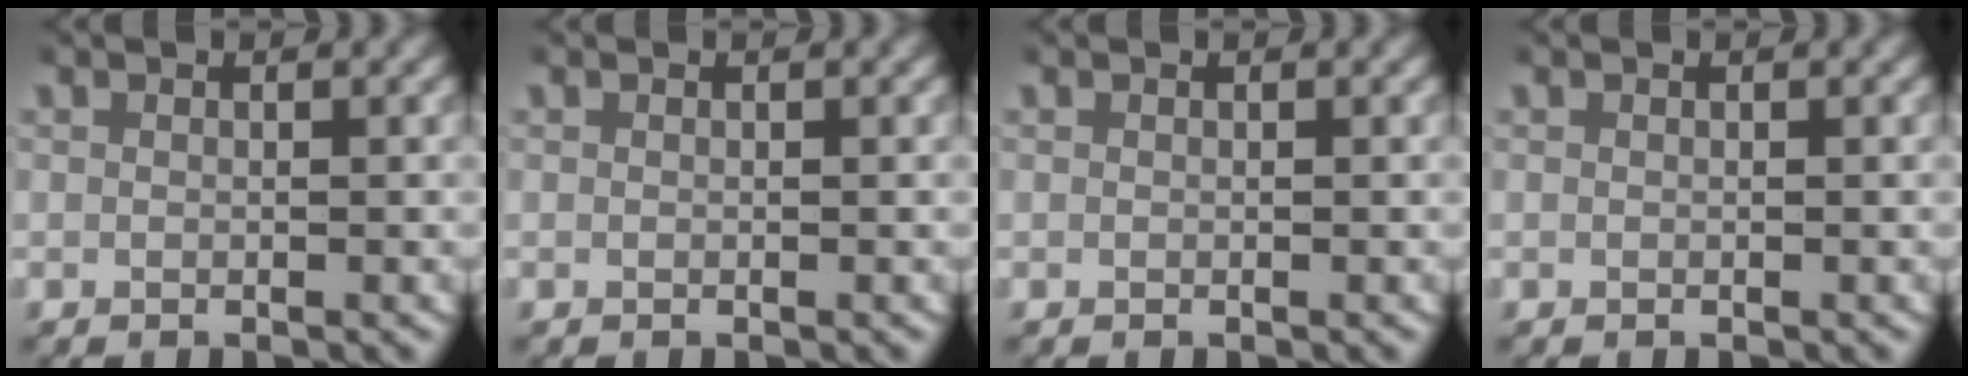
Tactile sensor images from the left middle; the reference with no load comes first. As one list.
[{"total": 0.0}, {"total": 0.0}, {"total": 0.0}]